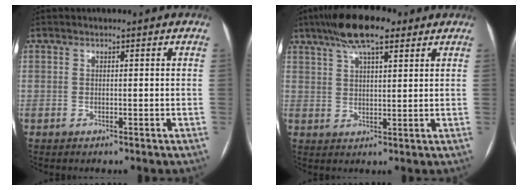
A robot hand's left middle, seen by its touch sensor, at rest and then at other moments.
{"total": 10.0, "force": [6.6, 2.6, 7.0], "torque": [-0.128, 0.022, 0.110]}